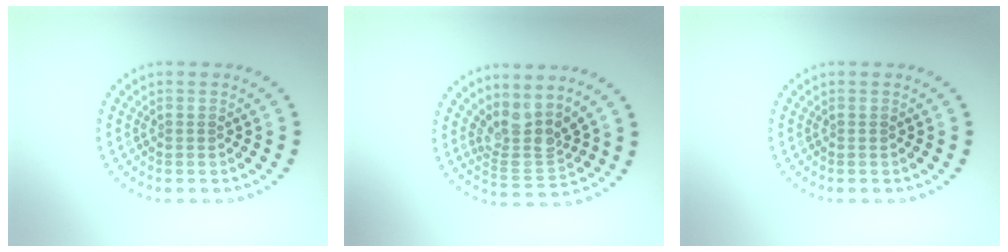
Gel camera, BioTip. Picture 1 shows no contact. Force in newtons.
{"total": 3.6, "press": 2.7, "slide": 2.3}
{"total": 0.0}